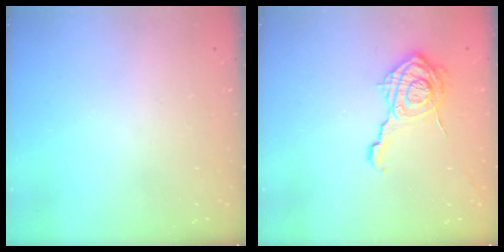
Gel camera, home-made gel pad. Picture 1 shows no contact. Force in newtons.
{"total": 16.2, "press": 16.2, "slide": 0.7}